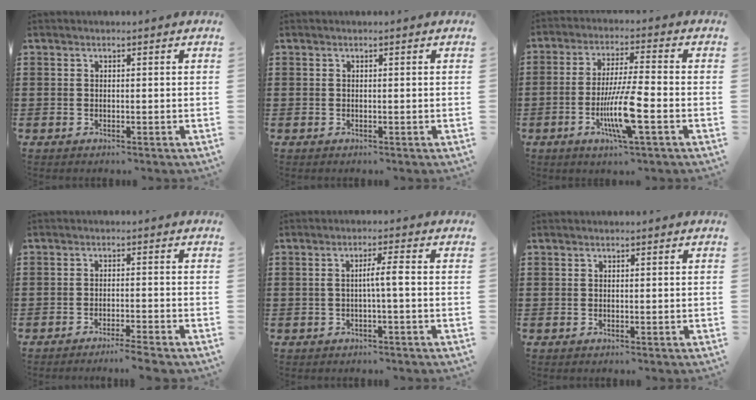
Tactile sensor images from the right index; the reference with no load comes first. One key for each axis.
{"total": 0.0}
{"total": 9.7, "fx": -3.3, "fy": 1.2, "fz": 9.1, "tx": -0.180, "ty": -0.015, "tz": -0.063}
{"total": 2.5, "fx": -2.4, "fy": -0.4, "fz": 0.9, "tx": -0.016, "ty": 0.000, "tz": -0.047}
{"total": 3.0, "fx": -0.3, "fy": -0.2, "fz": 3.0, "tx": -0.056, "ty": -0.003, "tz": -0.010}
{"total": 0.0}